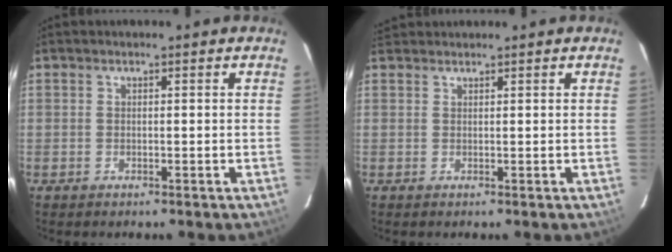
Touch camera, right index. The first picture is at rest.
{"total": 2.1, "force": [2.0, 0.8, 0.2], "torque": [-0.003, 0.015, 0.036]}